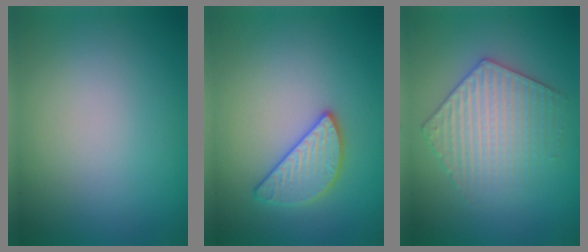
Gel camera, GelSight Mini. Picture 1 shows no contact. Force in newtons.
{"total": 2.7, "press": 2.7, "slide": 0.1}
{"total": 4.0, "press": 3.9, "slide": 0.7}